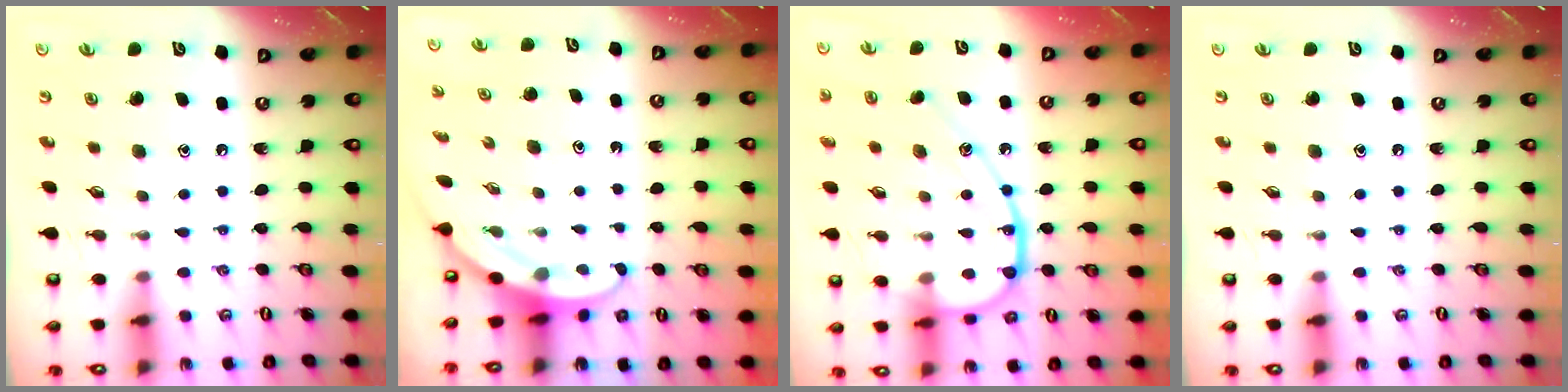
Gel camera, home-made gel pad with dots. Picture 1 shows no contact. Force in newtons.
{"total": 3.6, "press": 3.6, "slide": 0.2}
{"total": 16.9, "press": 16.8, "slide": 1.3}
{"total": 0.0}